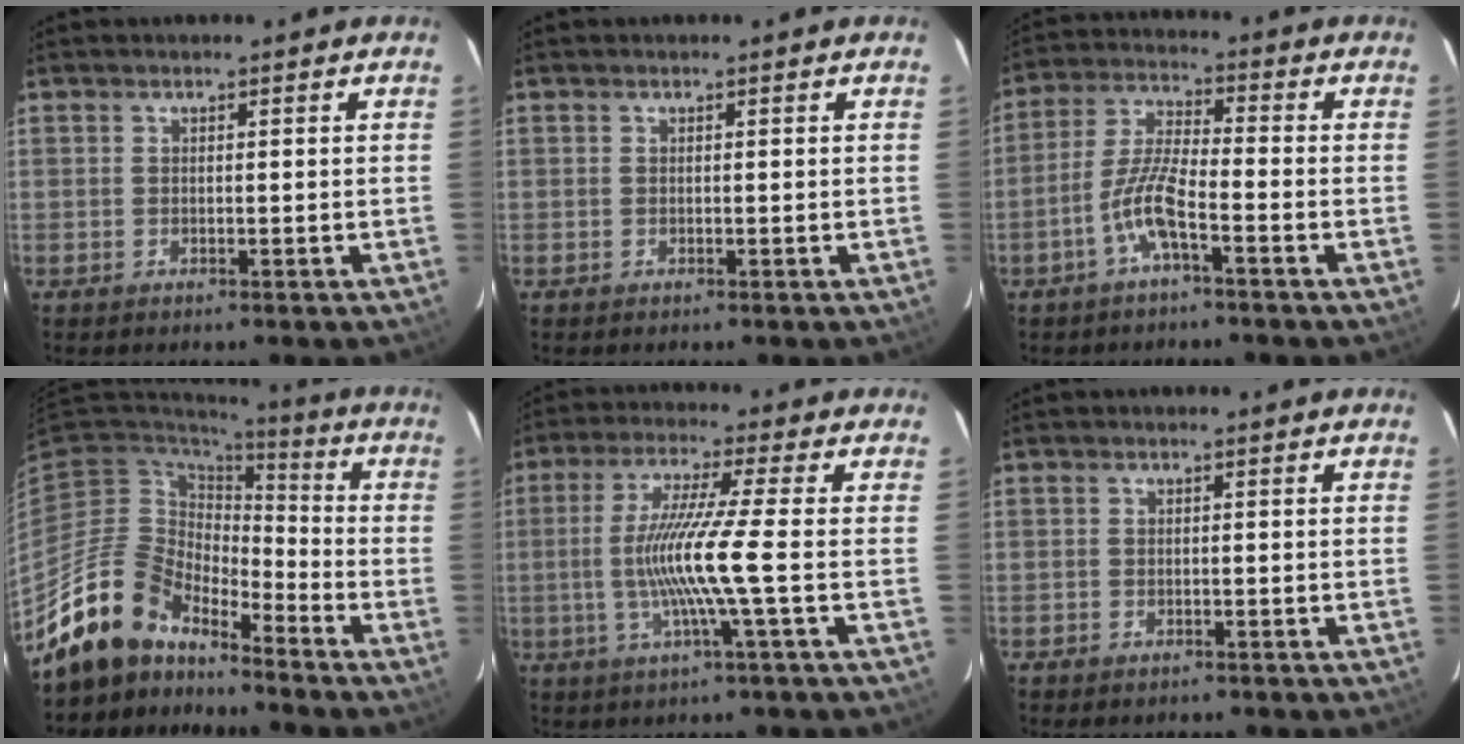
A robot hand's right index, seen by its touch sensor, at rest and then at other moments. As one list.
[{"total": 0.0}, {"total": 7.4, "force": [-3.9, 1.1, 6.2], "torque": [-0.137, 0.008, -0.078]}, {"total": 13.5, "force": [-12.1, 5.3, 2.9], "torque": [-0.071, 0.018, -0.222]}, {"total": 10.6, "force": [-2.0, -2.0, 10.2], "torque": [-0.198, -0.009, -0.034]}, {"total": 1.7, "force": [-1.3, 1.0, 0.4], "torque": [-0.013, -0.003, -0.018]}]